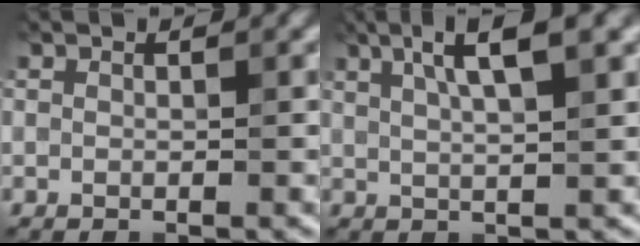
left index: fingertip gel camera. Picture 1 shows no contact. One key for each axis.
{"total": 5.7, "fx": 2.7, "fy": 1.3, "fz": 4.9, "tx": -0.072, "ty": 0.016, "tz": 0.041}